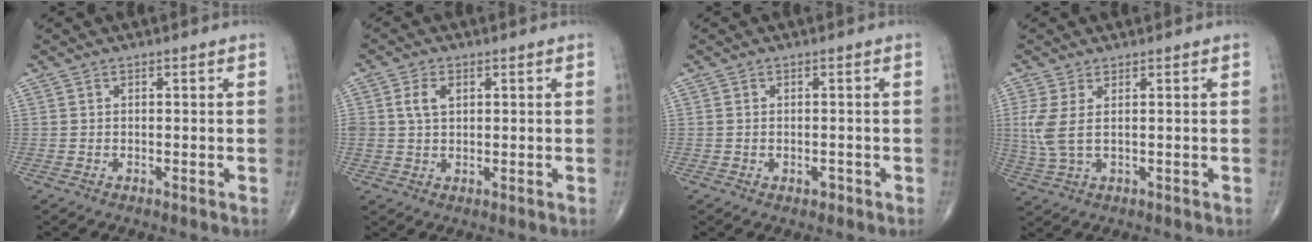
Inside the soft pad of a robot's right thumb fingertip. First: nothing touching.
{"total": 3.8, "force": [1.1, 2.5, 2.7], "torque": [-0.051, 0.002, 0.023]}
{"total": 1.2, "force": [-0.5, 0.8, 0.7], "torque": [-0.011, 0.003, -0.005]}
{"total": 5.4, "force": [0.9, 2.0, 4.9], "torque": [-0.138, -0.002, 0.027]}